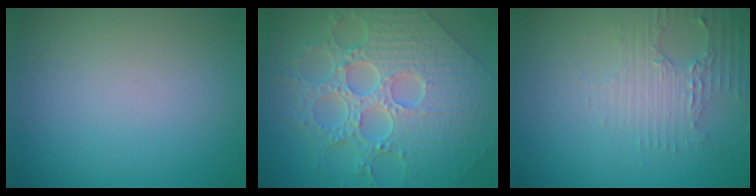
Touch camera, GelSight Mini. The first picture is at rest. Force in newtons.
{"total": 9.4, "press": 7.1, "slide": 6.3}
{"total": 3.0, "press": 2.5, "slide": 1.7}